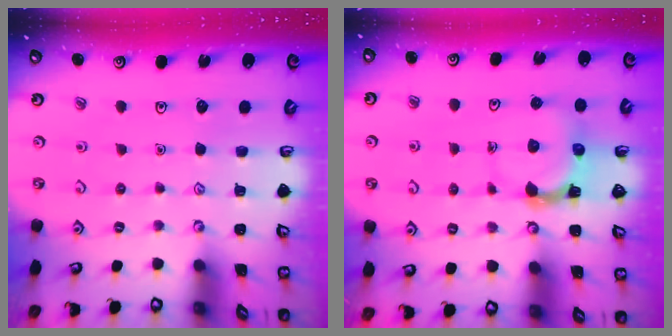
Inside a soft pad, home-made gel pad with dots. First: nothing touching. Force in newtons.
{"total": 5.7, "press": 5.6, "slide": 1.1}